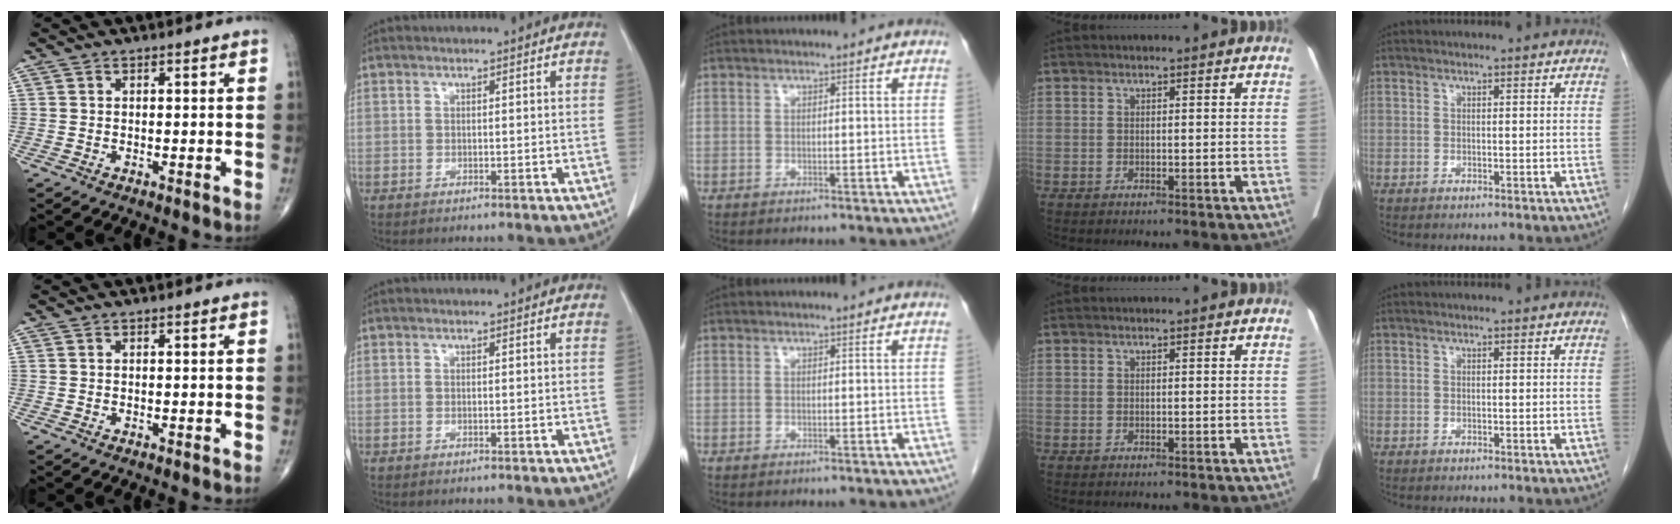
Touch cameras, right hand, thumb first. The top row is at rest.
{}